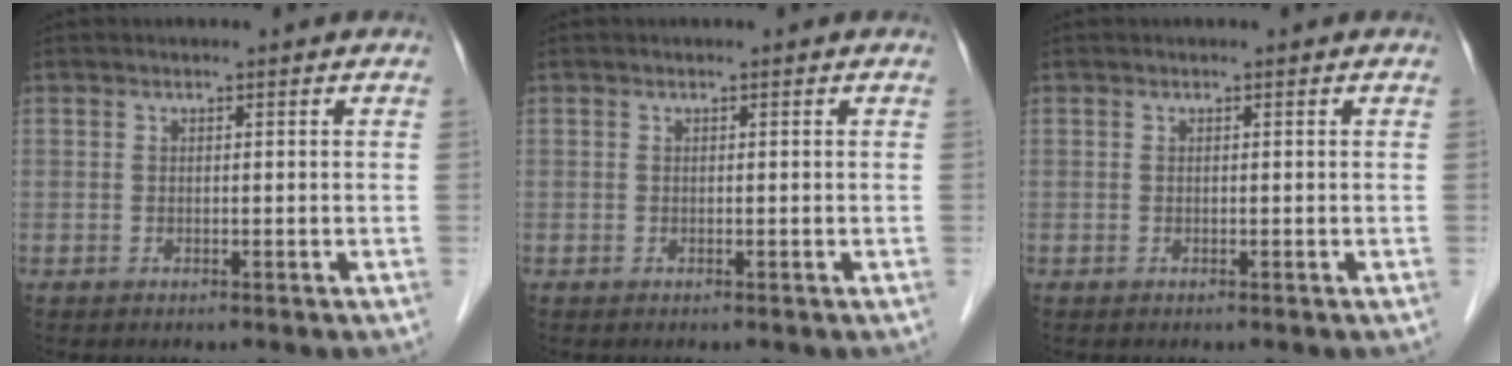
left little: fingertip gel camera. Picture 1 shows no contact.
{"total": 0.0}
{"total": 0.0}